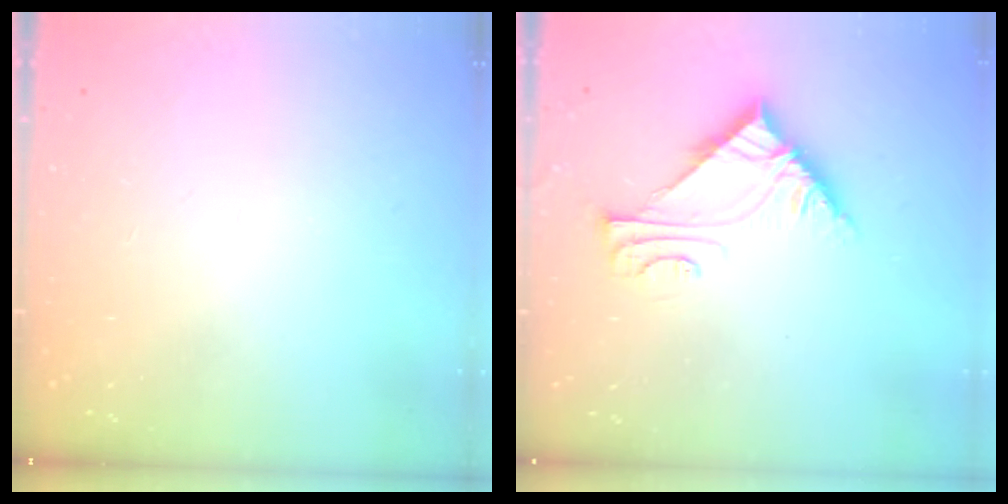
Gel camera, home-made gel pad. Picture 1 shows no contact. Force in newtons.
{"total": 6.5, "press": 6.5, "slide": 0.7}